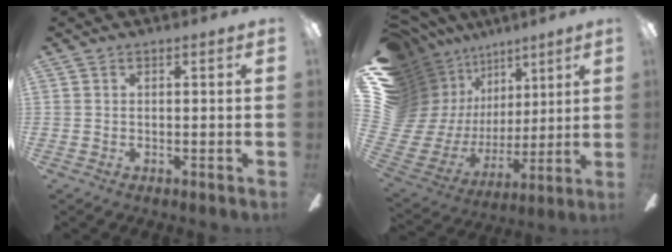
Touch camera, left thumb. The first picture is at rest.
{"total": 18.7, "force": [7.9, 15.6, 6.5], "torque": [-0.161, -0.087, 0.194]}